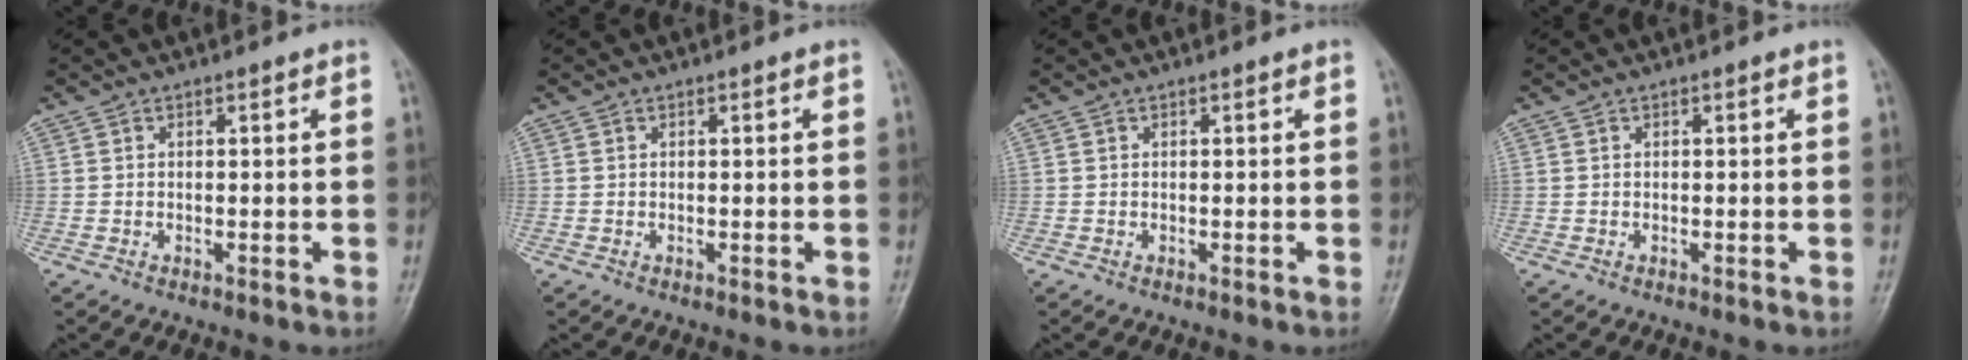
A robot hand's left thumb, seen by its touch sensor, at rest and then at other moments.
{"total": 0.0}
{"total": 0.0}
{"total": 0.0}